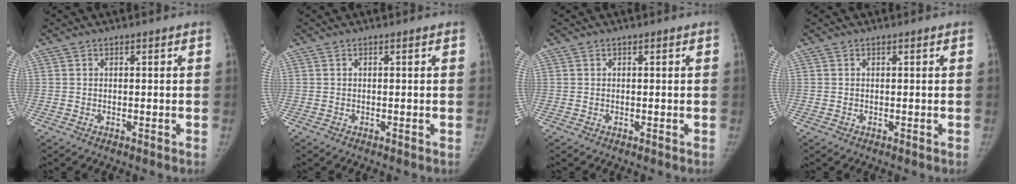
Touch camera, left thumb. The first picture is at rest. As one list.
[{"total": 0.0}, {"total": 0.0}, {"total": 0.0}]